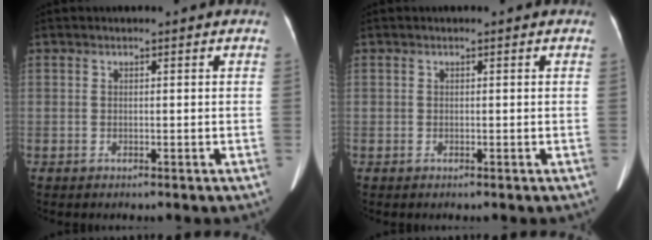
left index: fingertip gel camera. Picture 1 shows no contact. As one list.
[{"total": 0.0}]